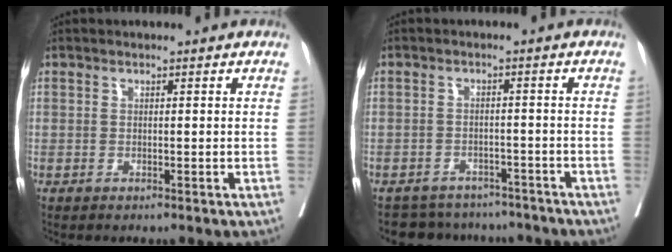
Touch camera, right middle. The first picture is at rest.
{"total": 9.2, "force": [-8.3, 3.7, 0.8], "torque": [-0.007, 0.017, -0.099]}